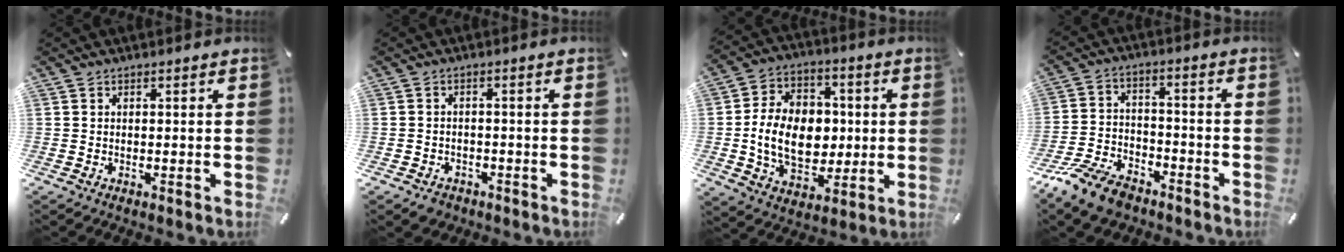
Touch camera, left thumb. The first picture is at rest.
{"total": 2.9, "force": [-2.1, 1.9, 0.7], "torque": [-0.009, 0.012, -0.042]}
{"total": 15.2, "force": [-0.9, 11.3, 10.1], "torque": [-0.199, 0.015, -0.013]}
{"total": 11.0, "force": [-8.1, 5.6, 5.0], "torque": [-0.096, 0.044, -0.152]}